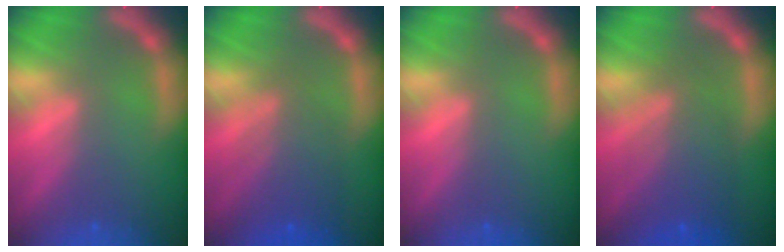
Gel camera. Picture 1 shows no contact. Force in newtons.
{"total": 5.5}
{"total": 0.0}
{"total": 7.0}